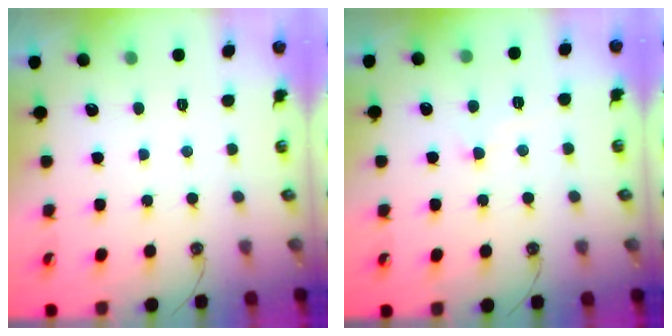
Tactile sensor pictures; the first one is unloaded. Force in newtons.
{"total": 1.7, "press": 1.7, "slide": 0.2}